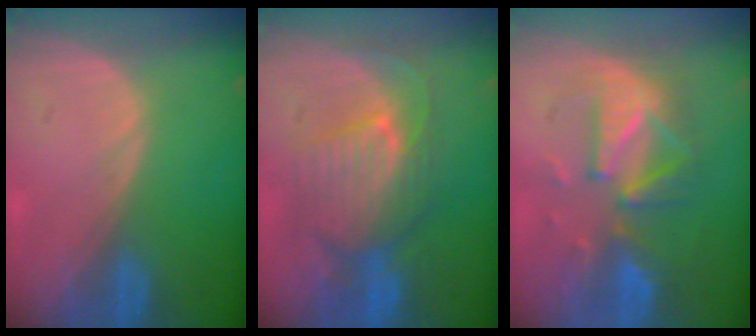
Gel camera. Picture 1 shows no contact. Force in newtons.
{"total": 9.1, "press": 8.7, "slide": 2.6}
{"total": 8.6, "press": 8.5, "slide": 1.2}